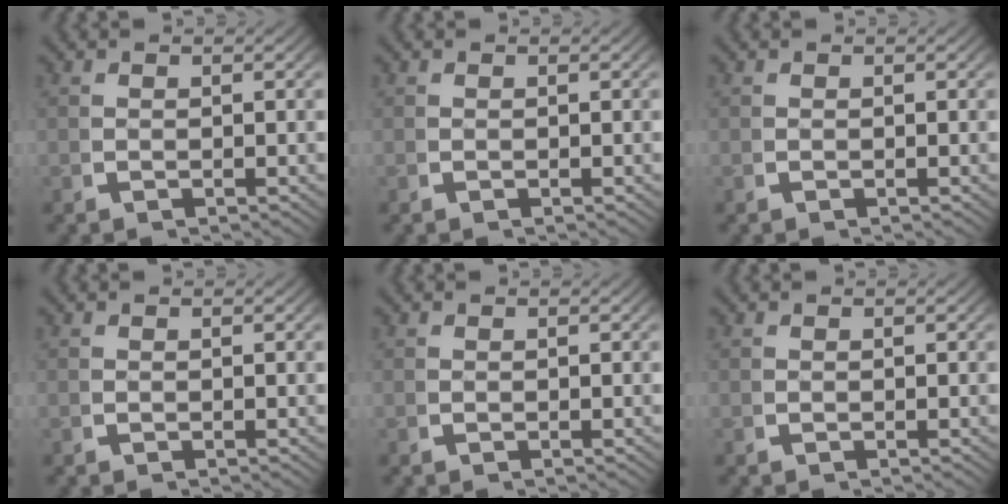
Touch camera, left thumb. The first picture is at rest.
{"total": 0.0}
{"total": 0.0}
{"total": 0.0}
{"total": 0.0}
{"total": 0.0}